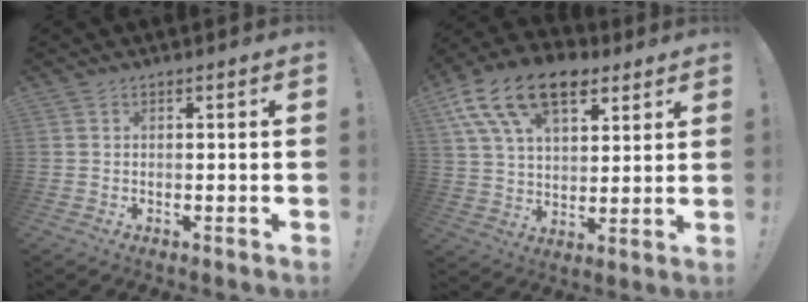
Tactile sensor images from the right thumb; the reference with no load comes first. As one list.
[{"total": 19.1, "force": [10.3, 11.0, 11.7], "torque": [-0.202, -0.052, 0.186]}]